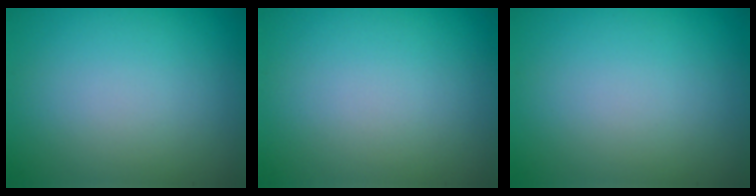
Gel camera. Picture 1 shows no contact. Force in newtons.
{"total": 0.0}
{"total": 0.0}